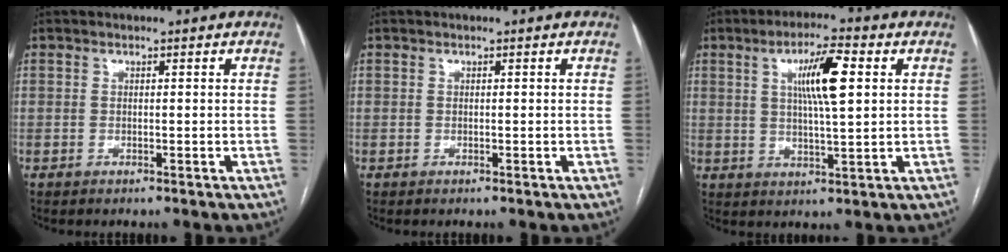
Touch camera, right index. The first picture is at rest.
{"total": 0.0}
{"total": 8.8, "force": [2.5, 1.1, 8.4], "torque": [-0.148, 0.008, 0.045]}